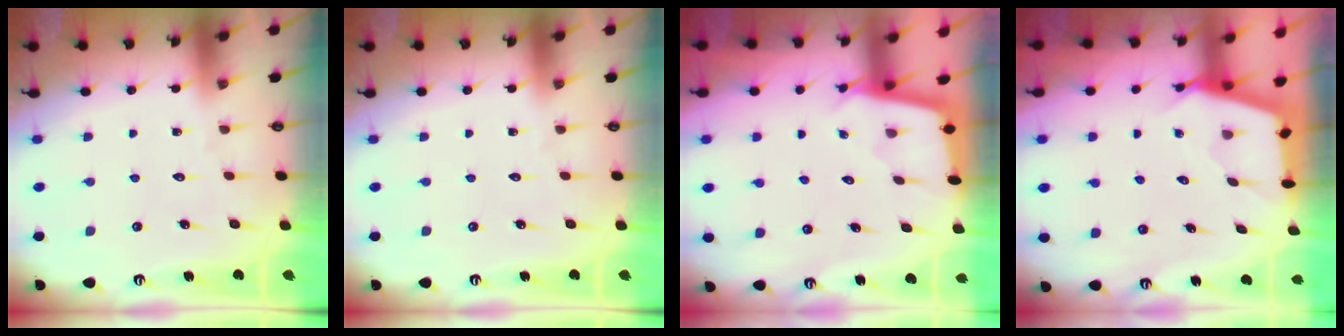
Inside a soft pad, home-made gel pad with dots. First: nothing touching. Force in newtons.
{"total": 0.0}
{"total": 2.1, "press": 2.1, "slide": 0.2}
{"total": 2.6, "press": 2.5, "slide": 0.3}